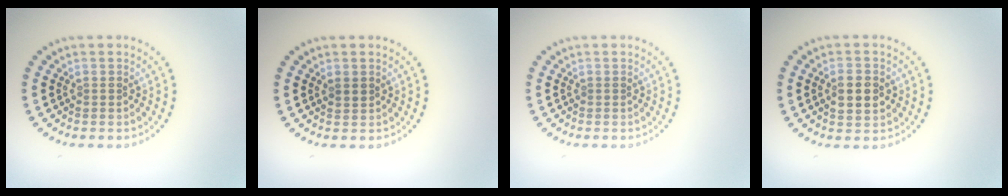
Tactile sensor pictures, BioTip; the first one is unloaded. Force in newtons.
{"total": 1.1, "press": 1.0, "slide": 0.5}
{"total": 0.0}
{"total": 2.8, "press": 2.8, "slide": 0.2}